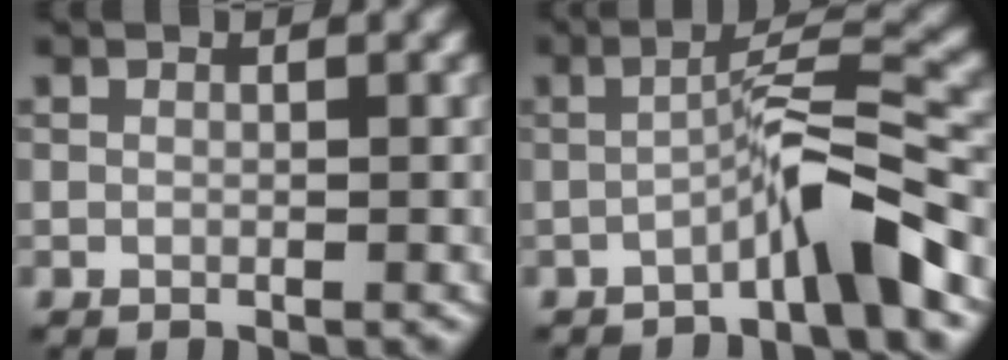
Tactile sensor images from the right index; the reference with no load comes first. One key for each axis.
{"total": 5.2, "fx": -2.7, "fy": 0.4, "fz": 4.4, "tx": -0.069, "ty": 0.024, "tz": -0.058}